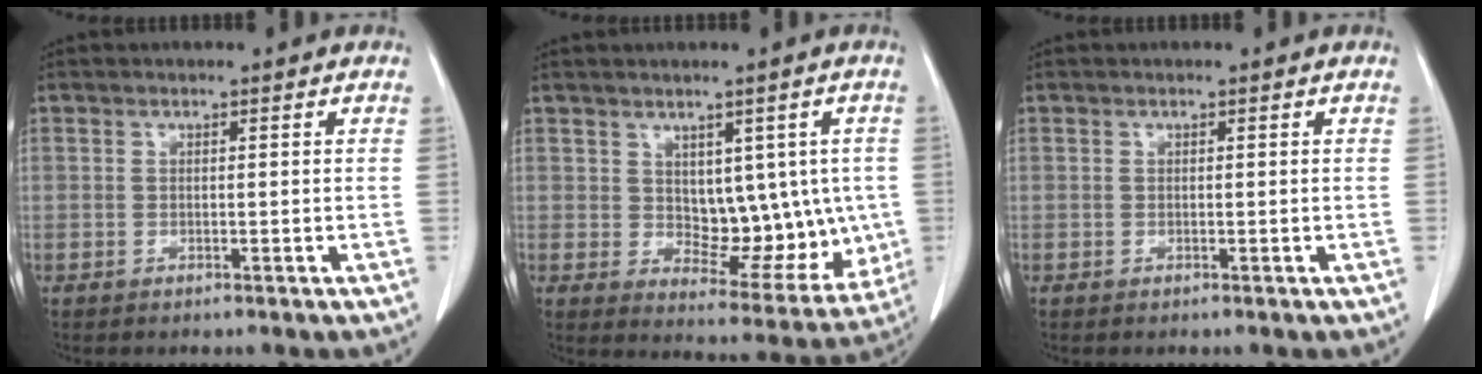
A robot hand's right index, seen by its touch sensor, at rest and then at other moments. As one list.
[{"total": 9.6, "force": [1.0, 5.7, 7.6], "torque": [-0.079, 0.003, 0.034]}, {"total": 0.0}]